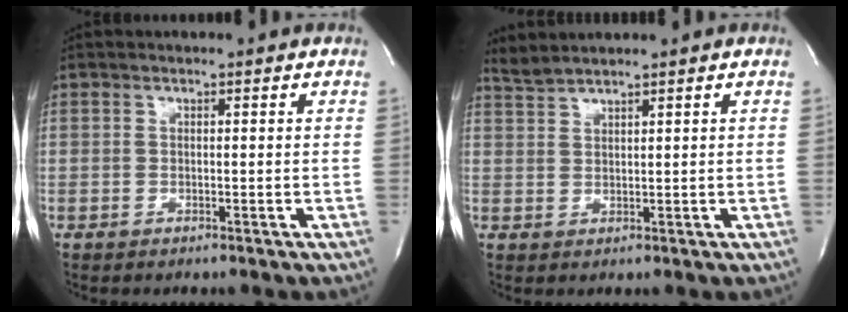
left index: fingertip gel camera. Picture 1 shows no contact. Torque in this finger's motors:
{"motor_torque": [0.04, -0.07, 0.02, 0.00]}